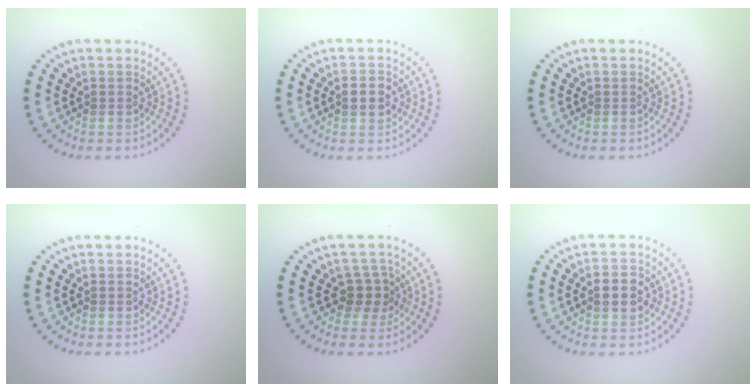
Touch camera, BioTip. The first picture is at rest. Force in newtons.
{"total": 2.3, "press": 2.3, "slide": 0.1}
{"total": 0.0}
{"total": 0.0}
{"total": 2.2, "press": 1.8, "slide": 1.3}
{"total": 2.7, "press": 2.7, "slide": 0.1}